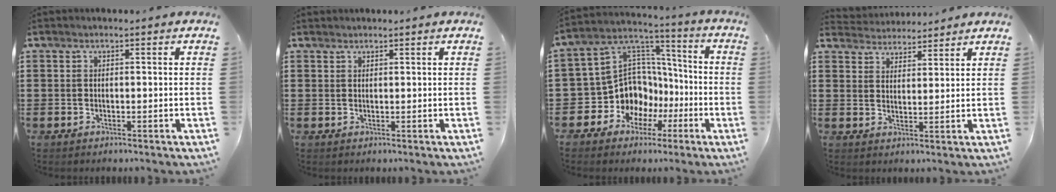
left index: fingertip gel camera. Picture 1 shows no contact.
{"total": 0.8, "force": [0.7, 0.3, 0.0], "torque": [-0.002, -0.001, 0.016]}
{"total": 11.1, "force": [-3.2, 10.1, 3.3], "torque": [-0.112, -0.004, -0.051]}
{"total": 3.6, "force": [3.5, 0.6, -0.4], "torque": [-0.007, -0.011, 0.066]}